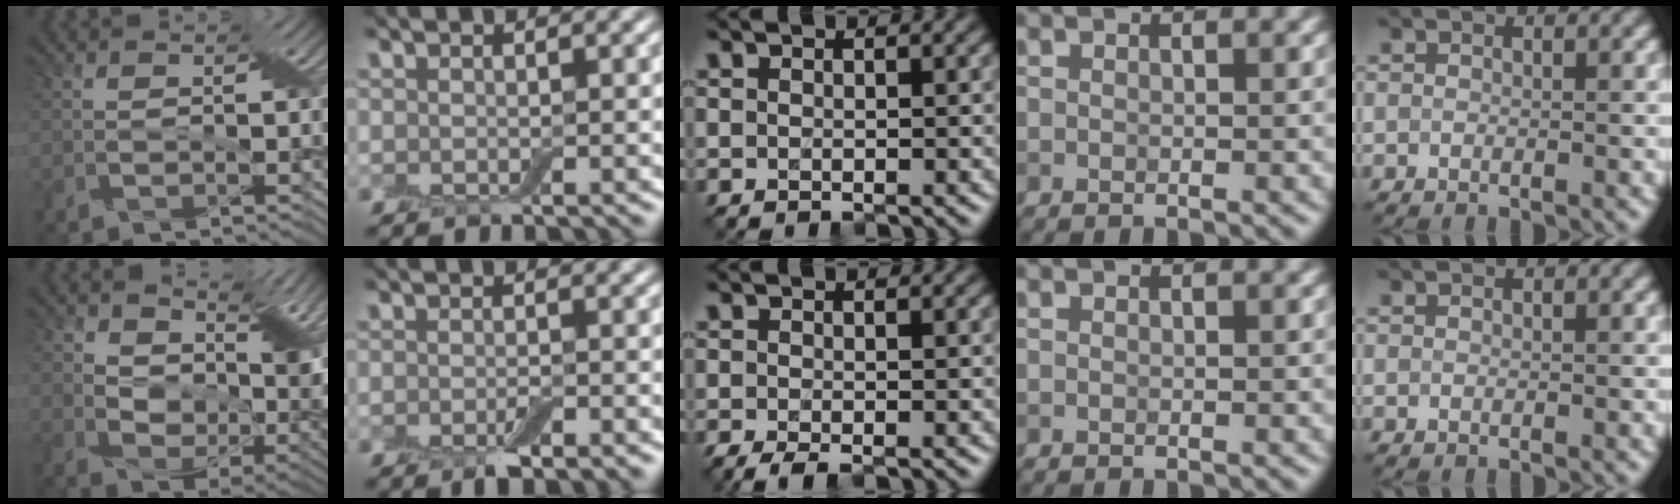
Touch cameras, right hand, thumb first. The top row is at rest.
{"thumb": {"total": 8.6, "force": [5.5, 4.5, 5.0], "torque": [-0.092, -0.011, 0.097]}, "index": {"total": 2.1, "force": [-1.1, 0.6, 1.7], "torque": [-0.028, -0.003, -0.020]}, "middle": {"total": 1.9, "force": [-1.2, 0.3, 1.5], "torque": [-0.028, -0.005, -0.021]}}